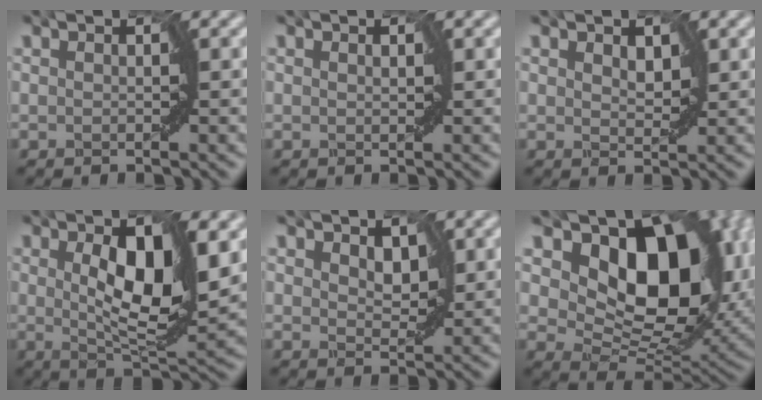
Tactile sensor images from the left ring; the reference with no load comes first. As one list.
[{"total": 0.6, "force": [0.3, 0.3, 0.4], "torque": [-0.003, 0.000, 0.006]}, {"total": 1.9, "force": [0.9, 1.1, 1.2], "torque": [-0.019, -0.002, 0.018]}, {"total": 8.1, "force": [1.3, 3.1, 7.4], "torque": [-0.124, -0.007, 0.025]}, {"total": 2.3, "force": [1.0, 1.5, 1.5], "torque": [-0.028, -0.004, 0.018]}, {"total": 14.9, "force": [4.5, 9.5, 10.6], "torque": [-0.142, -0.008, 0.088]}]